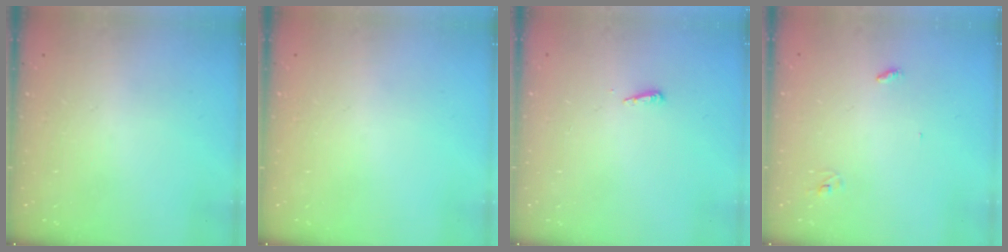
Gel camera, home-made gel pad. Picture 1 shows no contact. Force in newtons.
{"total": 0.0}
{"total": 3.8, "press": 3.7, "slide": 0.6}
{"total": 2.8, "press": 2.8, "slide": 0.2}